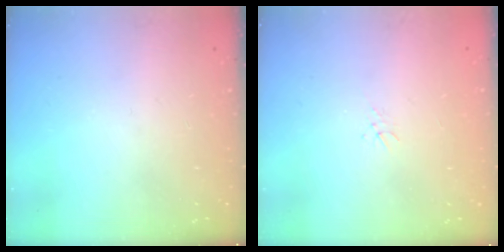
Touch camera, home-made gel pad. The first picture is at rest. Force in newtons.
{"total": 1.2, "press": 1.1, "slide": 0.3}